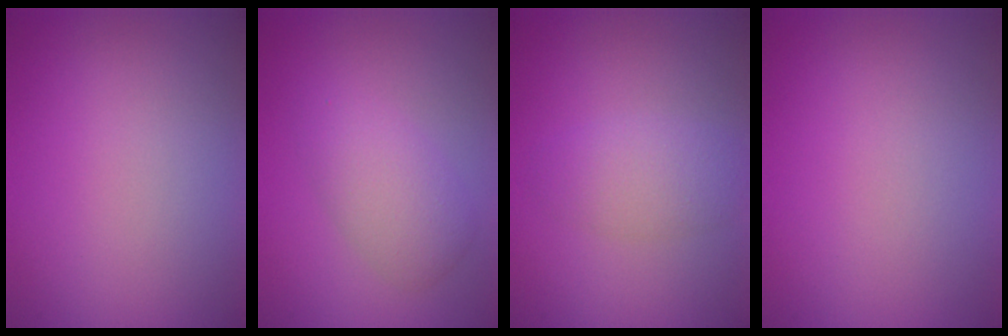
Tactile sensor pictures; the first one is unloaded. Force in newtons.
{"total": 3.2, "press": 3.2, "slide": 0.1}
{"total": 2.7, "press": 2.7, "slide": 0.1}
{"total": 0.0}